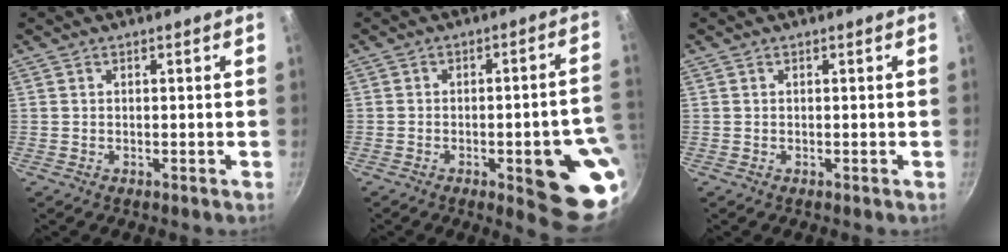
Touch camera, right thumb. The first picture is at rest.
{"total": 15.6, "force": [-4.4, 4.7, 14.2], "torque": [-0.124, 0.018, -0.053]}
{"total": 0.0}